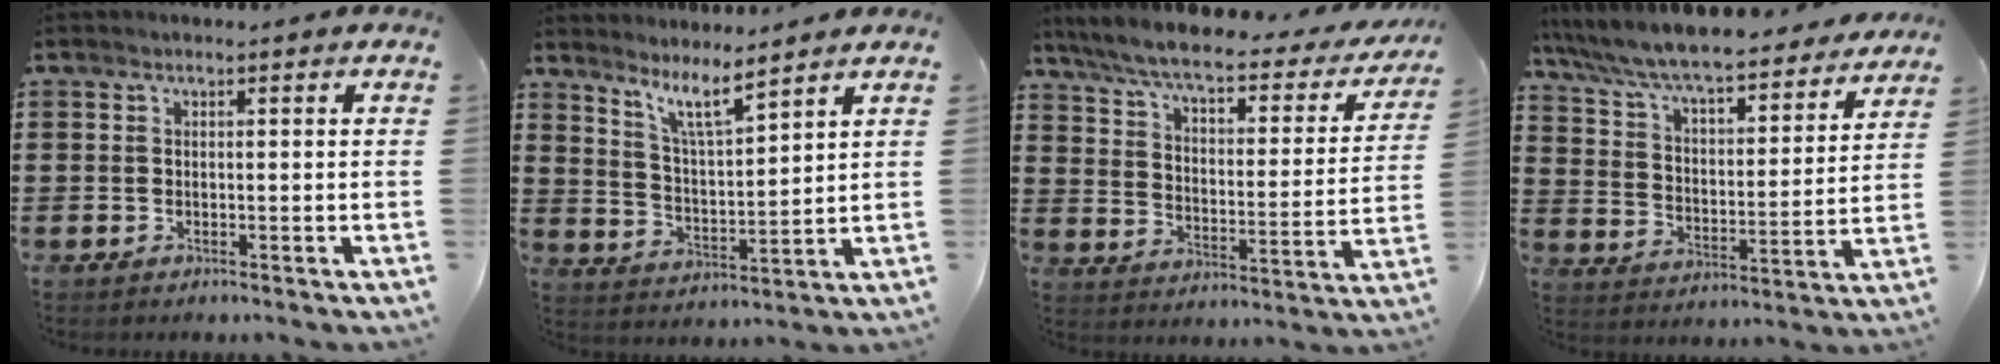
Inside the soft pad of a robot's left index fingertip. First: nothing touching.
{"total": 6.6, "force": [5.4, 0.4, 3.7], "torque": [-0.091, -0.024, 0.094]}
{"total": 6.4, "force": [5.3, 0.6, 3.6], "torque": [-0.093, -0.034, 0.086]}
{"total": 8.2, "force": [7.6, 0.2, 2.8], "torque": [-0.090, -0.054, 0.127]}